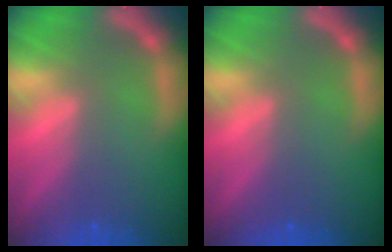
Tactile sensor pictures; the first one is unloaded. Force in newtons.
{"total": 0.0}